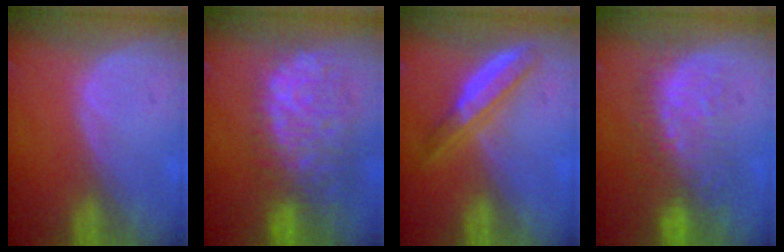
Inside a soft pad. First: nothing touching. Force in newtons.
{"total": 12.0, "press": 9.9, "slide": 6.8}
{"total": 4.8, "press": 4.7, "slide": 0.3}
{"total": 9.8, "press": 8.8, "slide": 4.2}